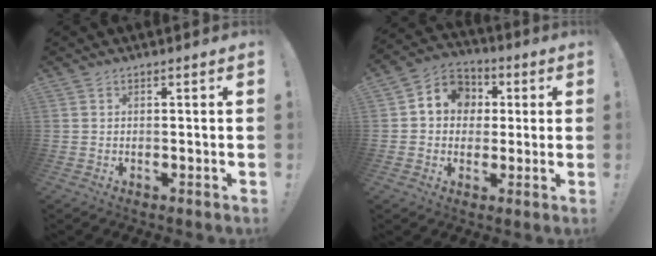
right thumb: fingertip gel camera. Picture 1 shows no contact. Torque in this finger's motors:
{"motor_torque": [1.35, 1.24, 0.08, -0.08, 0.02]}